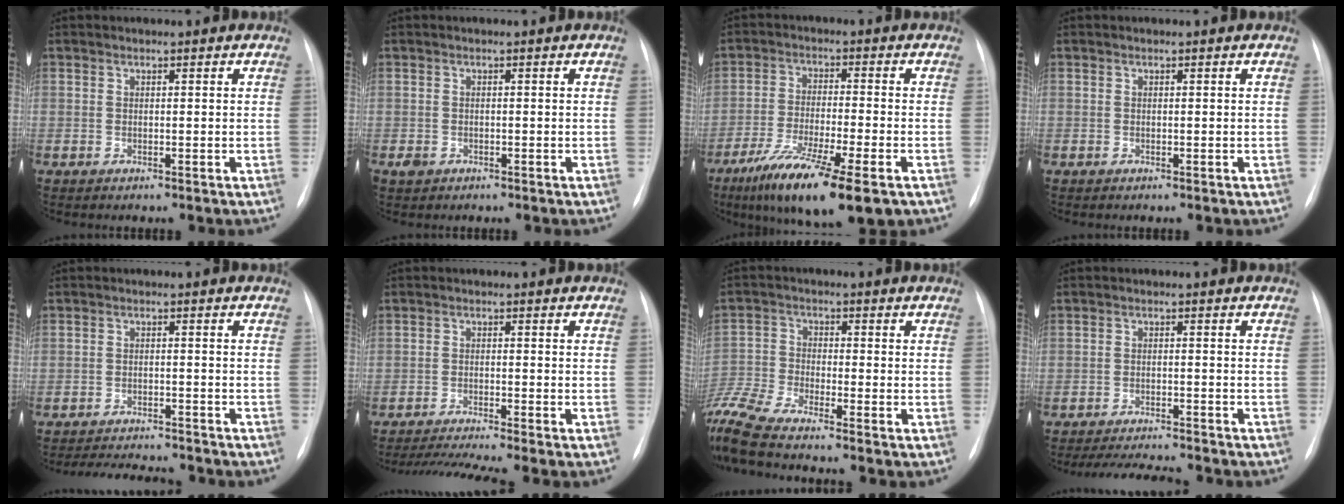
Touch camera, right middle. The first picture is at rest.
{"total": 1.1, "force": [-0.6, 0.8, 0.4], "torque": [-0.008, 0.002, -0.008]}
{"total": 14.2, "force": [-8.4, 1.7, 11.4], "torque": [-0.189, -0.039, -0.142]}
{"total": 0.0}
{"total": 7.7, "force": [-7.3, 0.8, 2.3], "torque": [-0.033, -0.004, -0.104]}
{"total": 6.4, "force": [-5.3, -1.7, 3.2], "torque": [-0.052, -0.018, -0.088]}
{"total": 9.5, "force": [-8.4, -1.1, 4.2], "torque": [-0.107, -0.014, -0.172]}
{"total": 6.9, "force": [-6.6, 0.1, 2.3], "torque": [-0.036, -0.006, -0.102]}